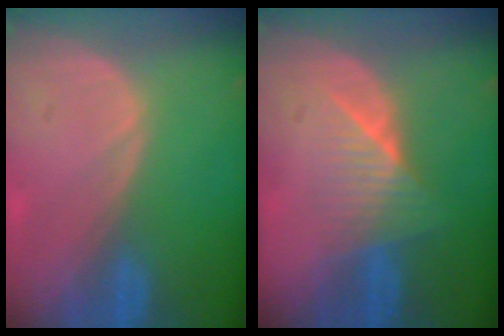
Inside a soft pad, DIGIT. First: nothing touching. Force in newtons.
{"total": 6.2, "press": 5.4, "slide": 3.0}